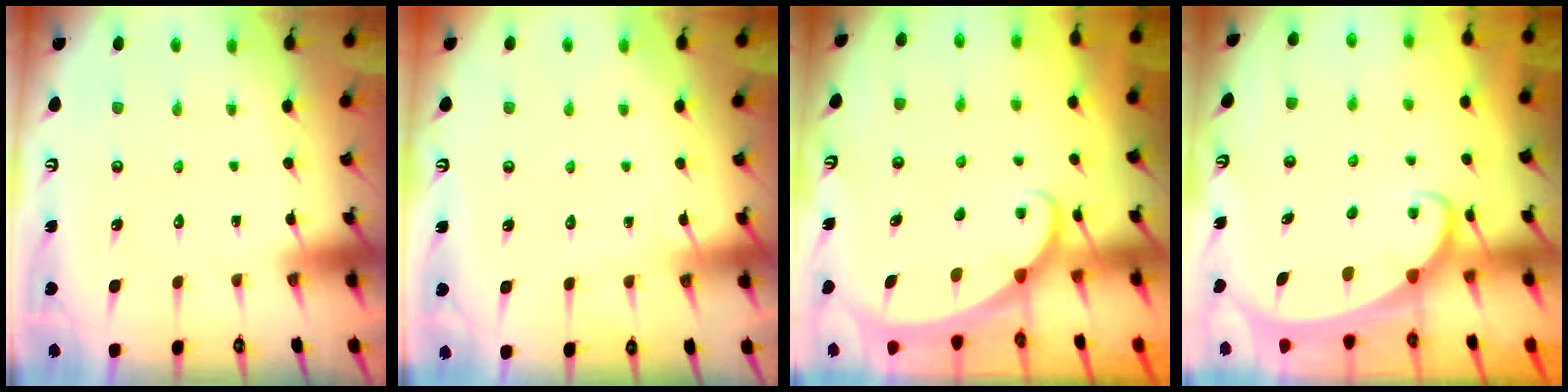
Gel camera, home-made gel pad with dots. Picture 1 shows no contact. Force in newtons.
{"total": 2.6, "press": 2.6, "slide": 0.2}
{"total": 1.7, "press": 1.7, "slide": 0.1}
{"total": 2.2, "press": 2.2, "slide": 0.3}